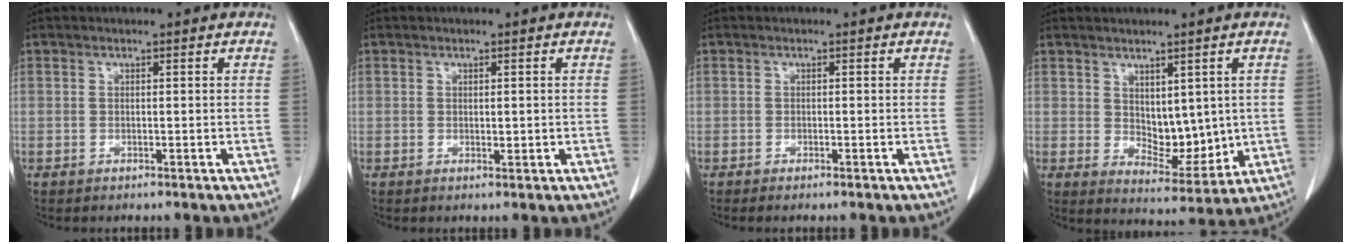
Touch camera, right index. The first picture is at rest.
{"total": 1.1, "force": [0.1, 0.5, 1.0], "torque": [-0.015, -0.004, 0.005]}
{"total": 0.8, "force": [-0.6, -0.1, 0.5], "torque": [-0.012, -0.001, -0.010]}
{"total": 7.5, "force": [1.0, 4.1, 6.2], "torque": [-0.085, -0.009, 0.035]}